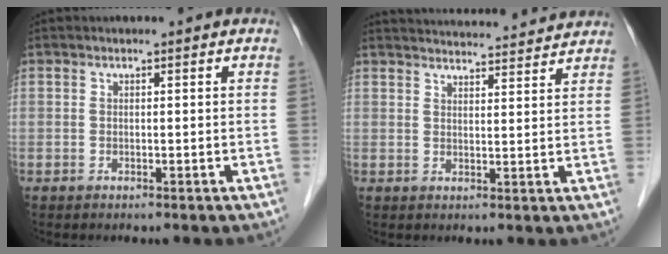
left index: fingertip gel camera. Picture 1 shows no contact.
{"total": 15.6, "force": [15.2, 1.4, 3.5], "torque": [-0.048, 0.022, 0.197]}